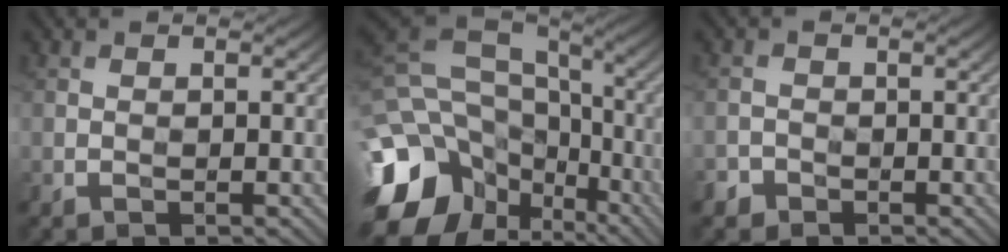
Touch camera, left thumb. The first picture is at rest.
{"total": 17.9, "force": [-7.4, 14.1, 8.3], "torque": [-0.249, -0.027, -0.102]}
{"total": 1.6, "force": [-1.2, 1.1, -0.1], "torque": [0.001, -0.003, -0.027]}